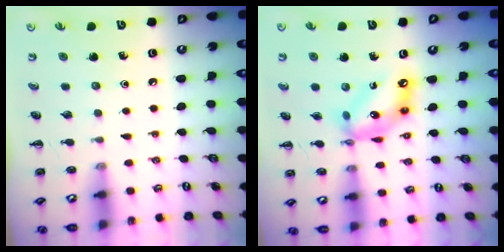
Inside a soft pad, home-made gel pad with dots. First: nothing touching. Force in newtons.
{"total": 13.5, "press": 13.0, "slide": 3.6}